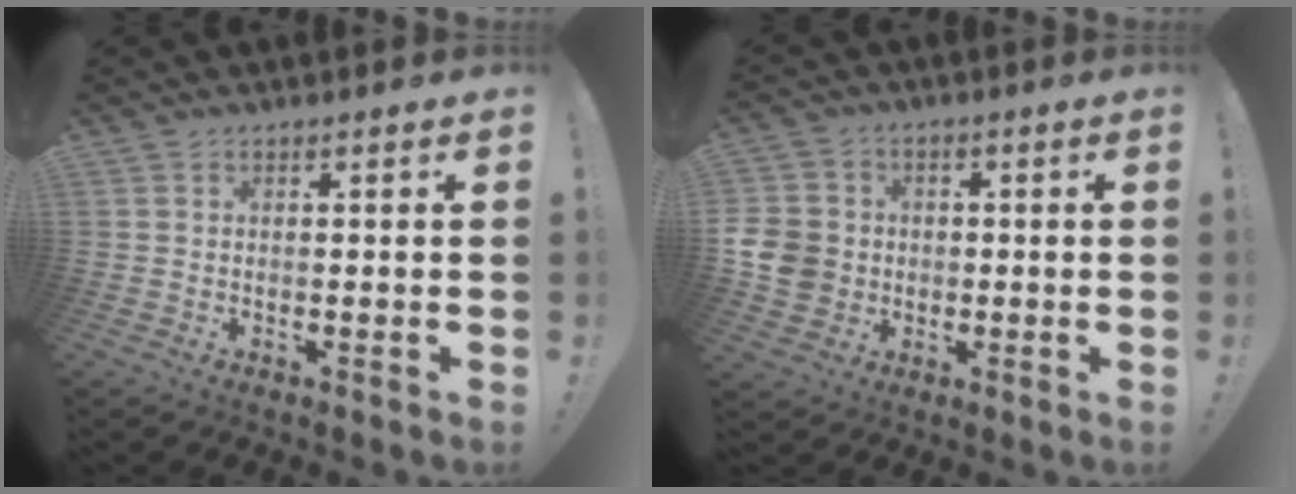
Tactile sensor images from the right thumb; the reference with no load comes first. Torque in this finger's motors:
{"motor_torque": [0.05, 0.02, 0.00, -0.03, 0.00]}